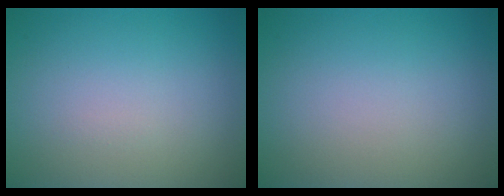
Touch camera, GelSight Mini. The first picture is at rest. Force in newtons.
{"total": 0.0}